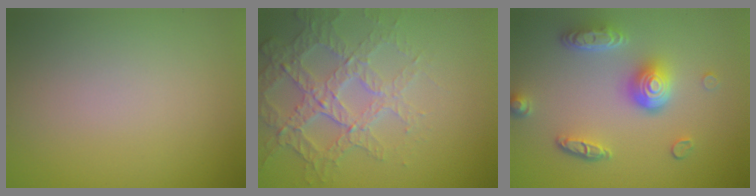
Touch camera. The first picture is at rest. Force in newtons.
{"total": 4.0, "press": 3.9, "slide": 1.0}
{"total": 5.2, "press": 3.8, "slide": 3.5}